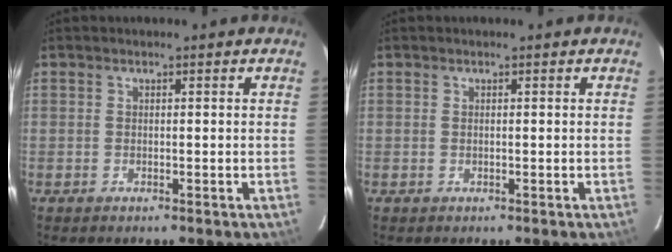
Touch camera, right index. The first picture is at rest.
{"total": 0.0}